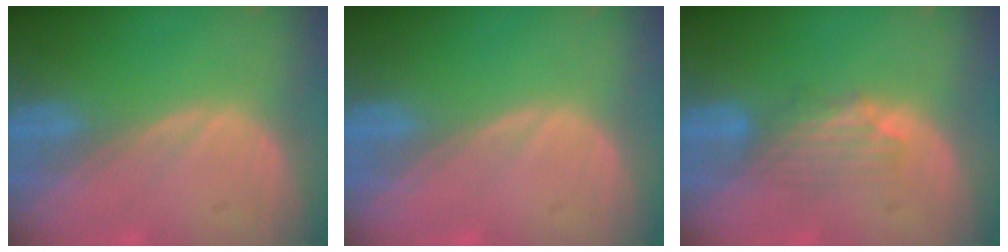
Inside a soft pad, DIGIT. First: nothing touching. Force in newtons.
{"total": 0.0}
{"total": 3.8, "press": 3.8, "slide": 0.4}